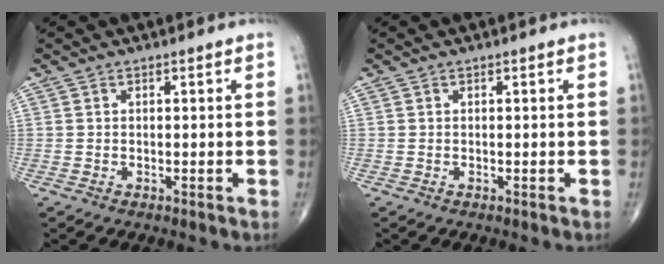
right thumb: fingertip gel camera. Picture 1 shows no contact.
{"total": 0.0}